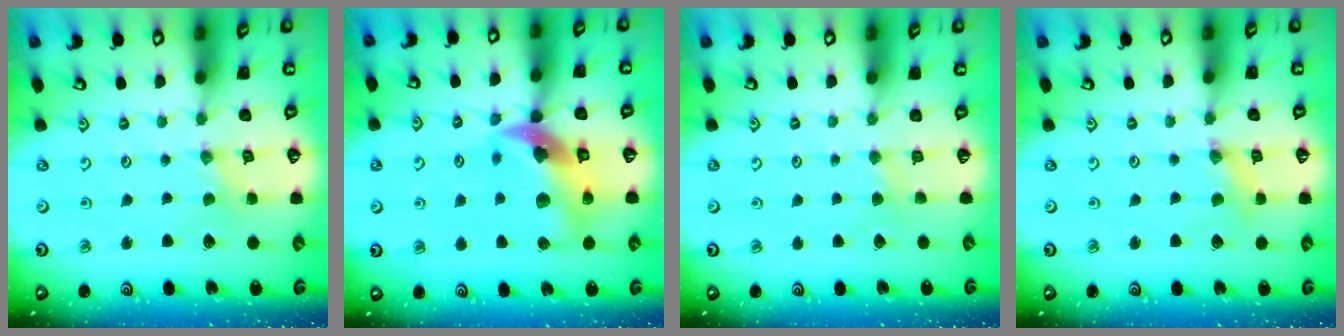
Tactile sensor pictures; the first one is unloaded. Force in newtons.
{"total": 14.9, "press": 14.7, "slide": 2.2}
{"total": 2.0, "press": 2.0, "slide": 0.3}
{"total": 1.7, "press": 1.6, "slide": 0.3}